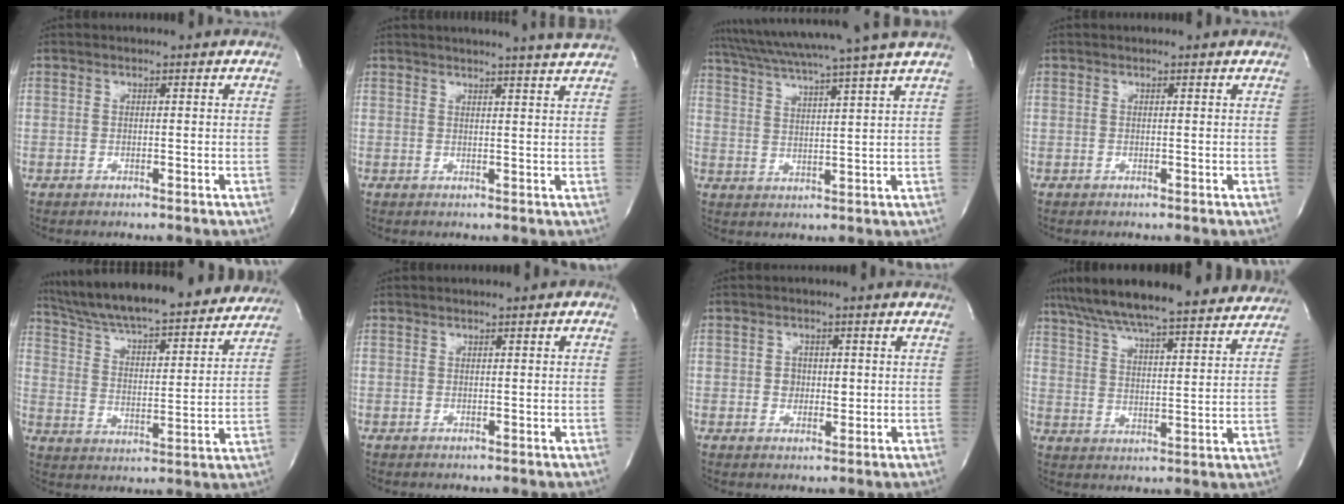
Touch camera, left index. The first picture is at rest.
{"total": 8.1, "force": [7.4, -1.4, 3.1], "torque": [-0.045, -0.003, 0.077]}
{"total": 15.1, "force": [12.8, -2.2, 7.6], "torque": [-0.136, -0.007, 0.188]}
{"total": 0.6, "force": [0.6, 0.0, 0.2], "torque": [-0.005, 0.004, 0.007]}
{"total": 25.8, "force": [23.3, 4.1, 10.2], "torque": [-0.173, -0.009, 0.326]}
{"total": 0.9, "force": [0.3, 0.2, 0.8], "torque": [-0.011, 0.008, 0.004]}
{"total": 2.5, "force": [0.1, 2.1, 1.4], "torque": [-0.019, 0.002, 0.004]}
{"total": 24.0, "force": [21.1, 3.0, 11.0], "torque": [-0.183, 0.021, 0.294]}